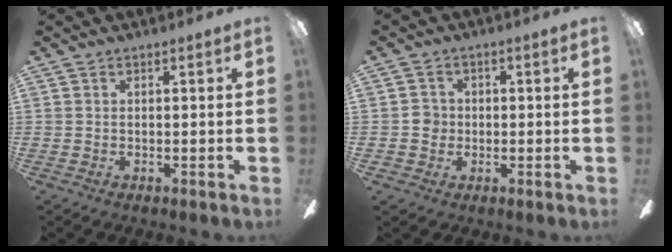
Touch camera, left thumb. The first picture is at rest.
{"total": 3.5, "force": [-0.4, 3.4, 0.8], "torque": [-0.004, 0.001, -0.012]}